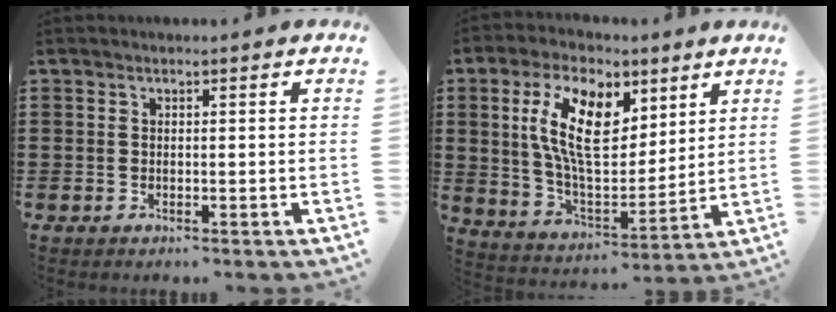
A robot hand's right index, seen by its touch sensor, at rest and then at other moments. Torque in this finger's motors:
{"motor_torque": [2.14, 0.00, 1.05, 0.21]}